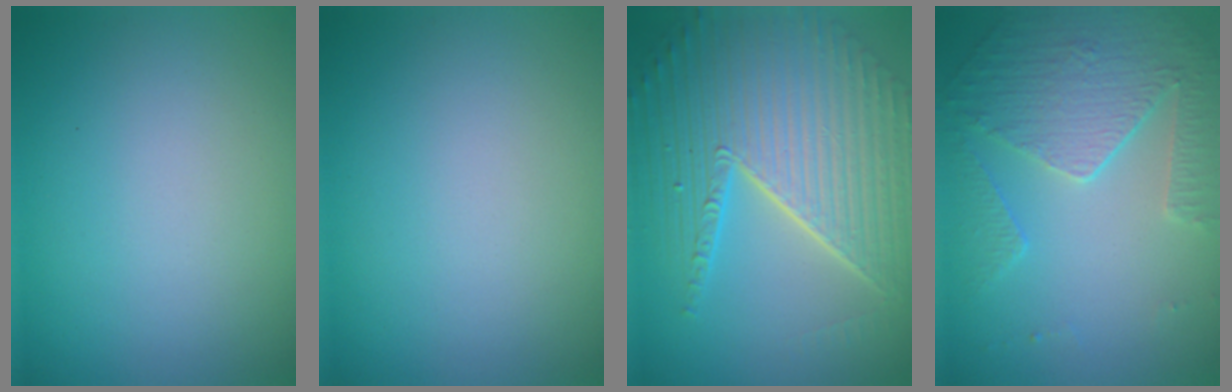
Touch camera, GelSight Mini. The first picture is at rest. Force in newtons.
{"total": 0.0}
{"total": 10.2, "press": 6.5, "slide": 7.9}
{"total": 3.8, "press": 3.5, "slide": 1.6}